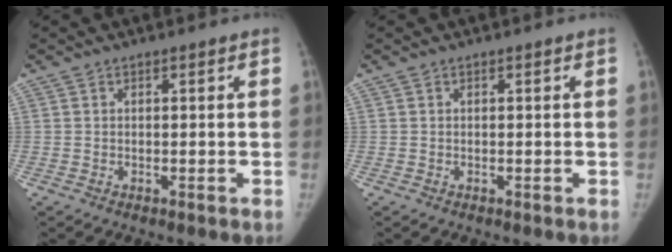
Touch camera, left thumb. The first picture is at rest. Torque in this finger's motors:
{"motor_torque": [0.00, 0.00, 0.08, -0.07, 0.00]}